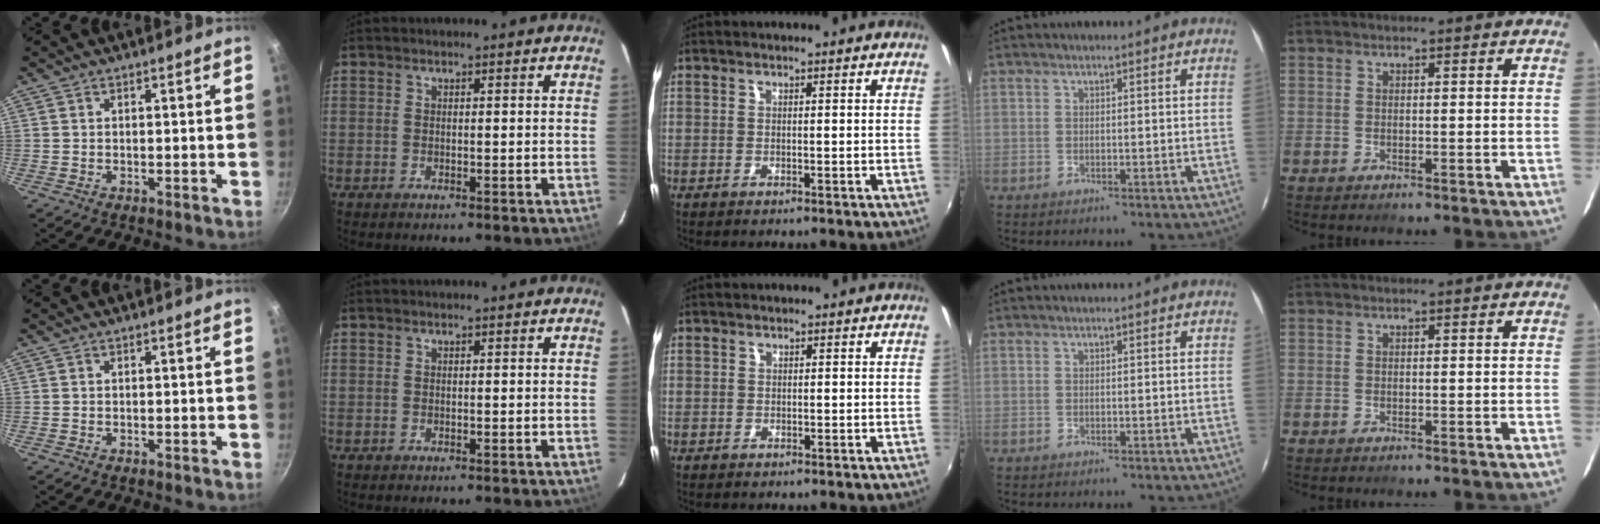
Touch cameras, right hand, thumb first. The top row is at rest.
{"middle": {"total": 0.8, "force": [0.0, 0.8, -0.1], "torque": [0.001, 0.004, 0.001]}}